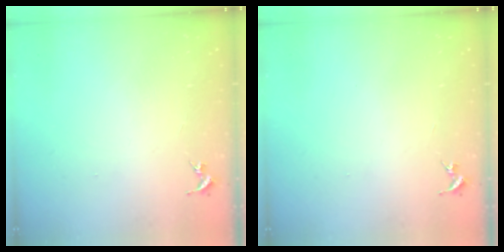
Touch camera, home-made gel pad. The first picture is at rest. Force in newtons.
{"total": 0.0}